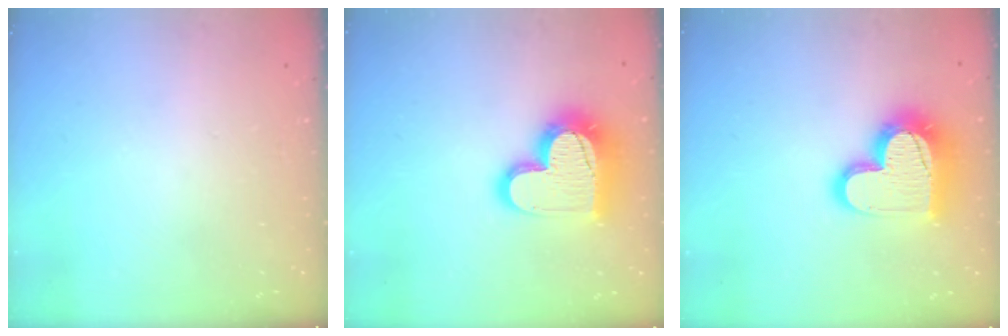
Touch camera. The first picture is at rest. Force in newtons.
{"total": 18.6, "press": 18.6, "slide": 1.3}
{"total": 18.6, "press": 18.6, "slide": 1.3}